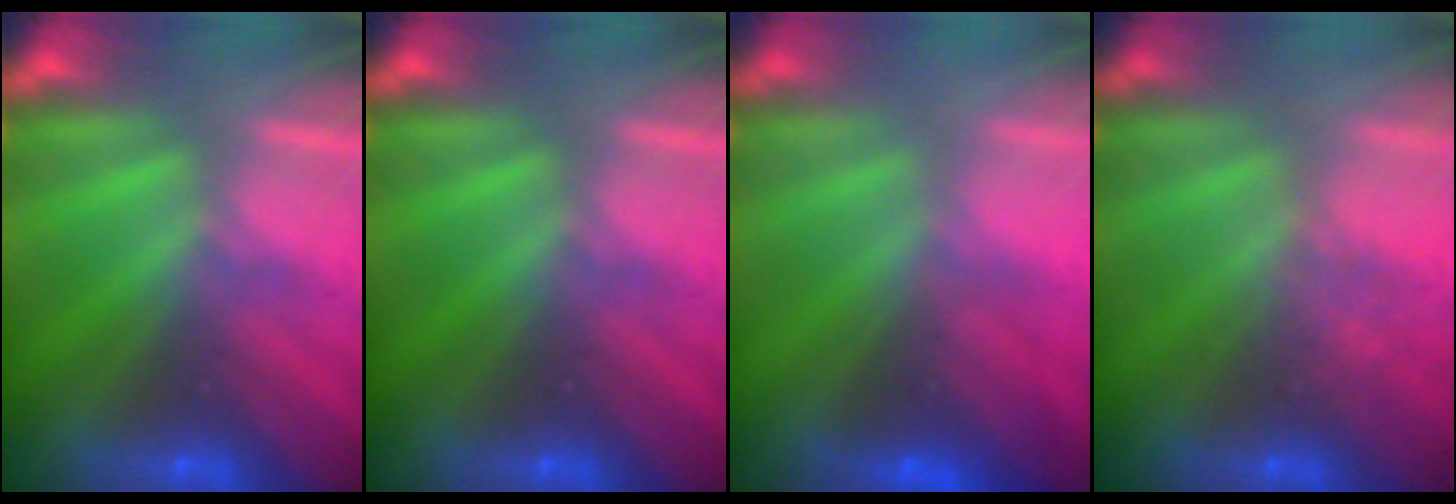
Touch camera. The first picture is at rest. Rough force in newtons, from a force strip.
{"total": 0.0}
{"total": 2.8}
{"total": 2.6}